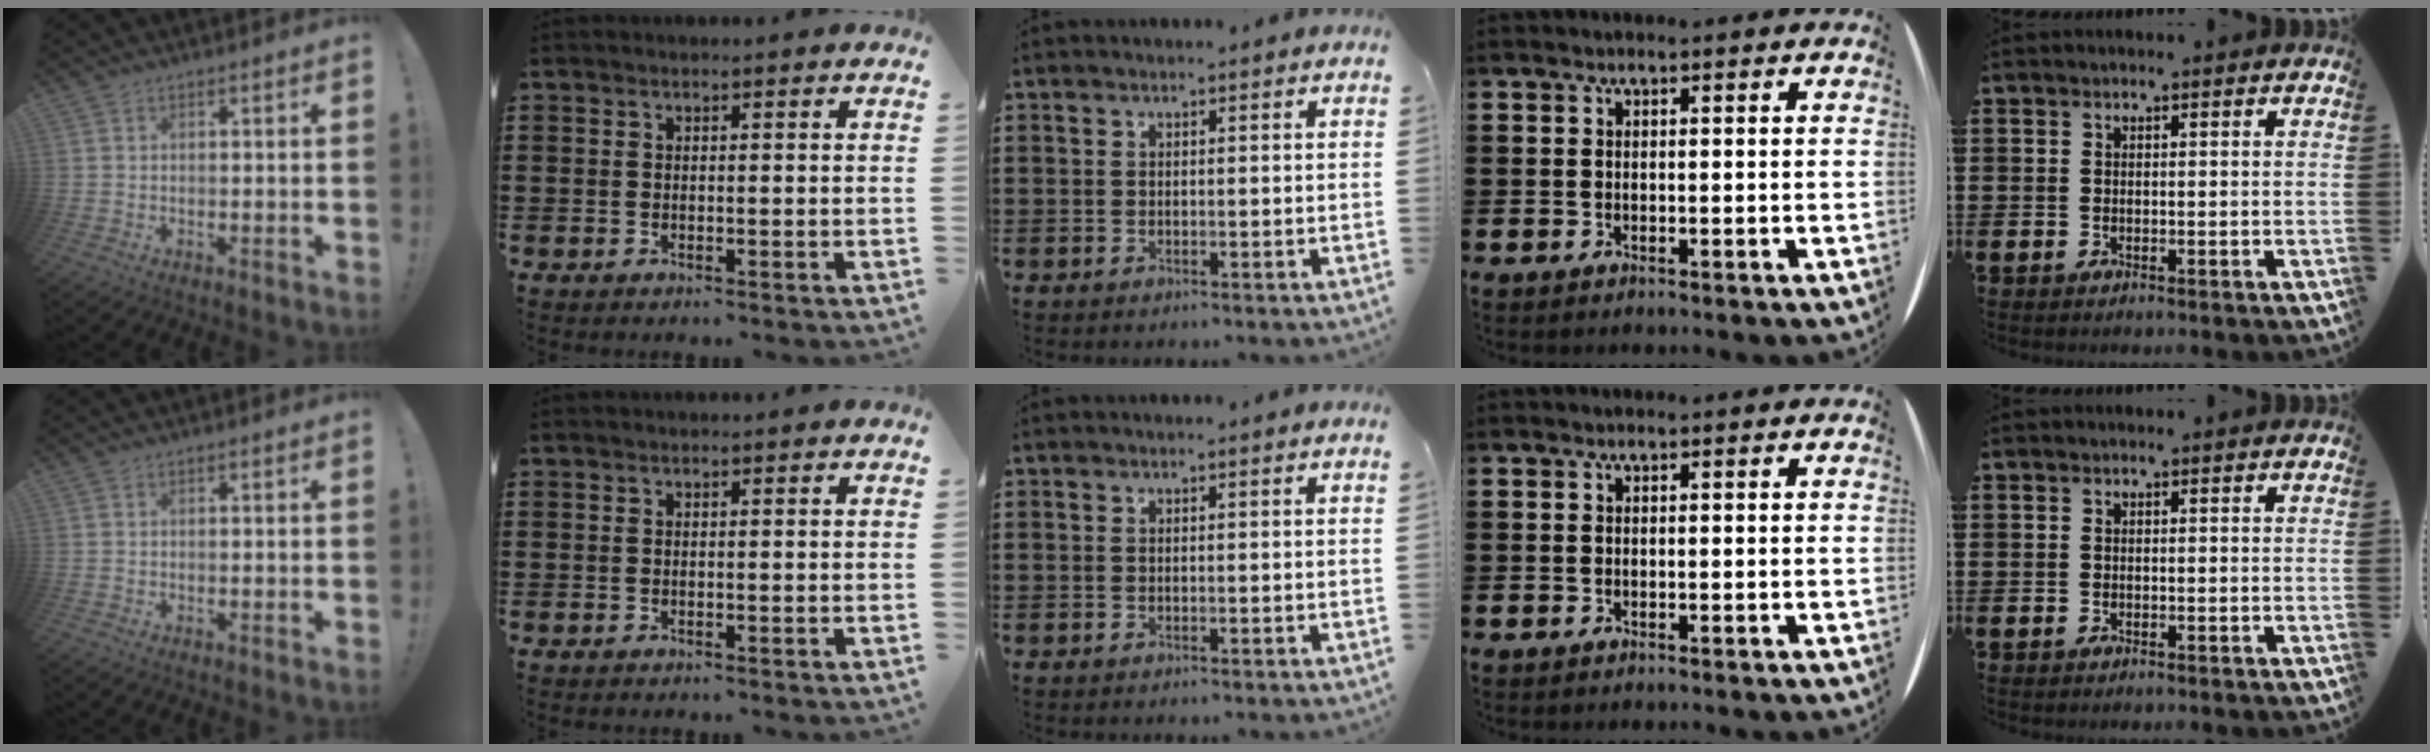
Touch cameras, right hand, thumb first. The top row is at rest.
{}